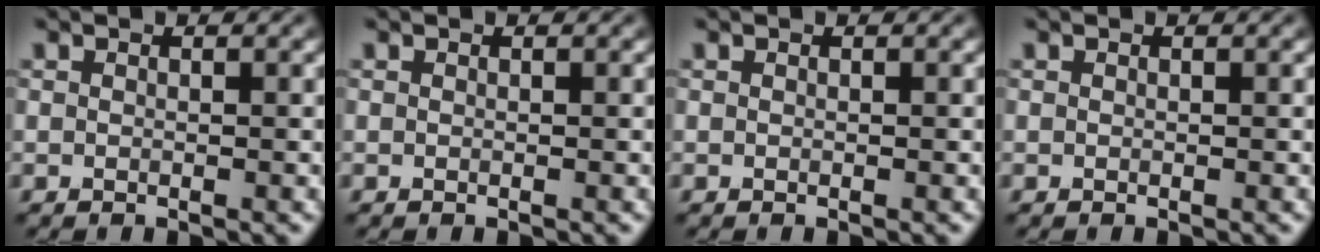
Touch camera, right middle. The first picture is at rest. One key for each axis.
{"total": 0.0}
{"total": 0.0}
{"total": 0.0}